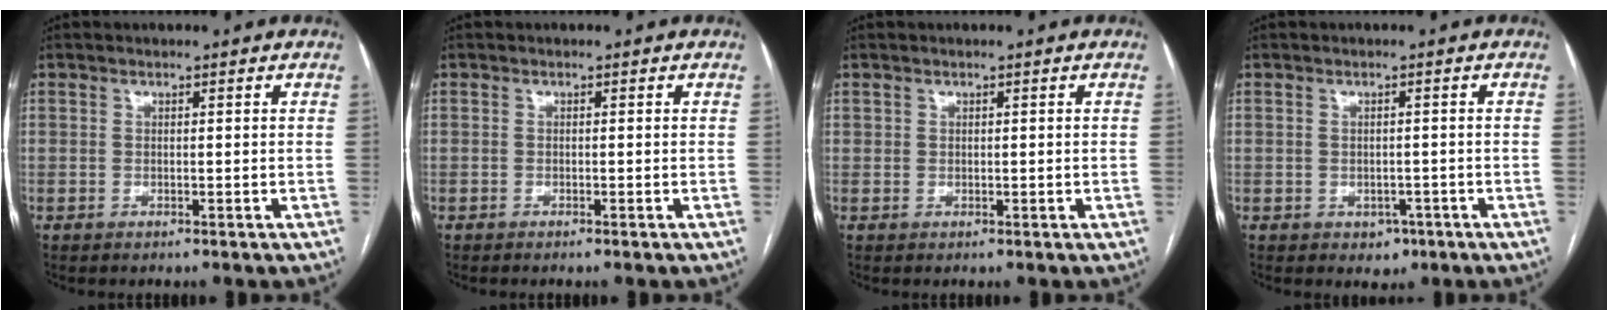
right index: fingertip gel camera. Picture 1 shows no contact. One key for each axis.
{"total": 0.5, "fx": -0.4, "fy": -0.1, "fz": 0.3, "tx": -0.006, "ty": 0.002, "tz": -0.008}
{"total": 0.5, "fx": 0.2, "fy": 0.5, "fz": 0.0, "tx": 0.004, "ty": 0.003, "tz": 0.004}
{"total": 2.6, "fx": -1.2, "fy": 1.9, "fz": 1.1, "tx": -0.007, "ty": 0.004, "tz": -0.007}